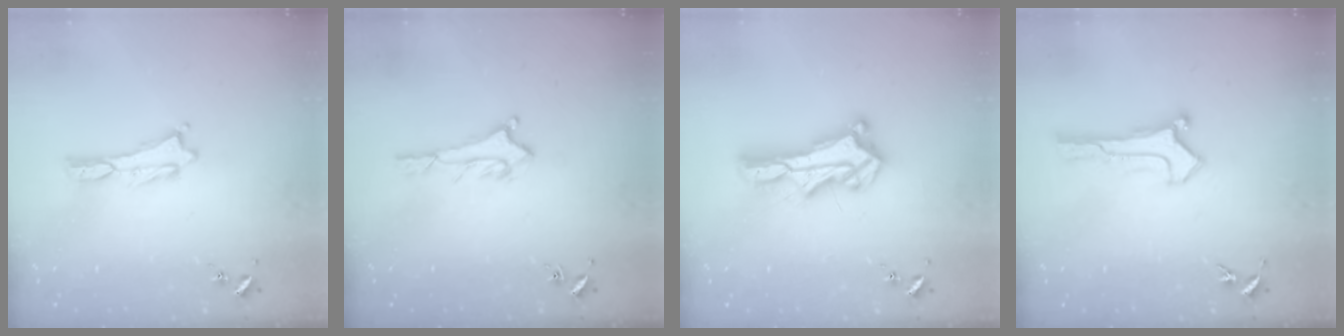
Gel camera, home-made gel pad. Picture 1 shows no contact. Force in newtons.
{"total": 1.6, "press": 1.6, "slide": 0.1}
{"total": 8.1, "press": 8.0, "slide": 0.6}
{"total": 0.0}